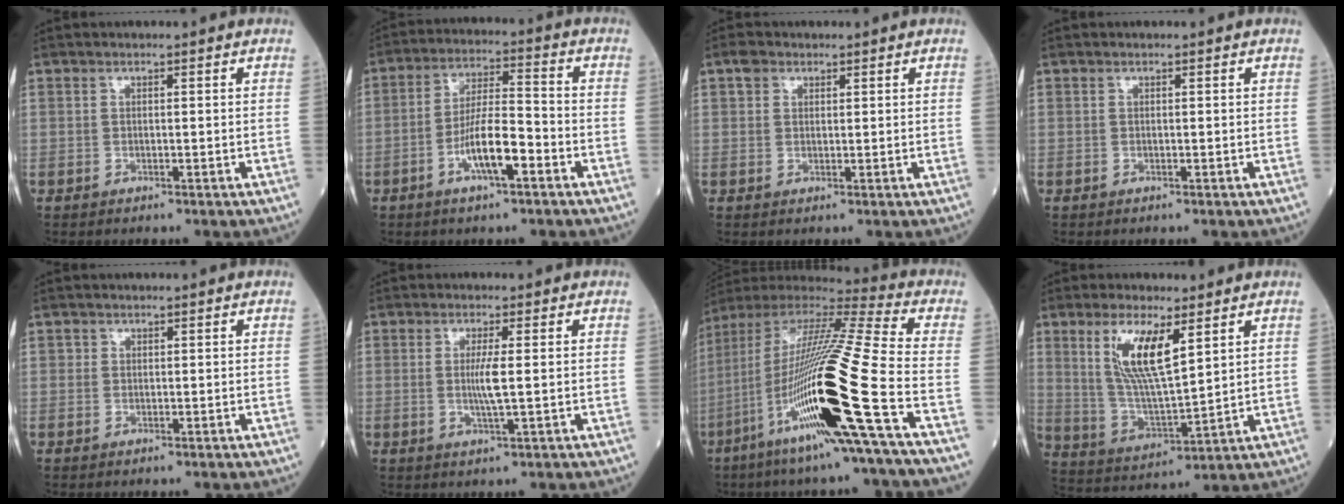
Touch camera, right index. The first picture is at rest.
{"total": 8.4, "force": [-3.6, 1.6, 7.5], "torque": [-0.147, 0.005, -0.063]}
{"total": 2.0, "force": [1.1, 1.5, 0.6], "torque": [-0.011, 0.007, 0.016]}
{"total": 0.0}
{"total": 0.5, "force": [0.1, 0.5, 0.0], "torque": [0.004, 0.003, 0.000]}
{"total": 3.5, "force": [0.1, -0.2, 3.5], "torque": [-0.075, -0.006, 0.006]}
{"total": 25.3, "force": [-9.2, -0.7, 23.6], "torque": [-0.457, -0.042, -0.176]}
{"total": 10.7, "force": [4.7, 2.2, 9.4], "torque": [-0.194, -0.007, 0.097]}